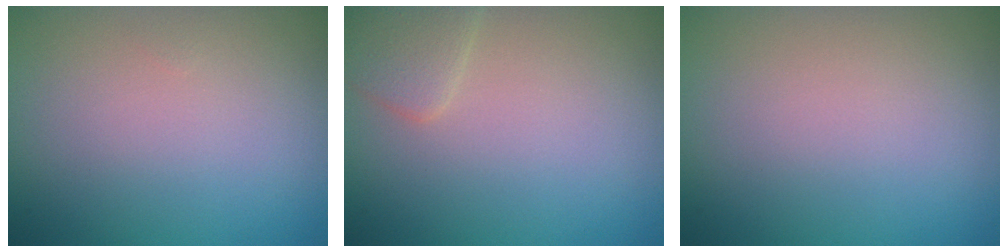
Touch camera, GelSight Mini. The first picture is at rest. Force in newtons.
{"total": 2.0, "press": 2.0, "slide": 0.0}
{"total": 0.0}